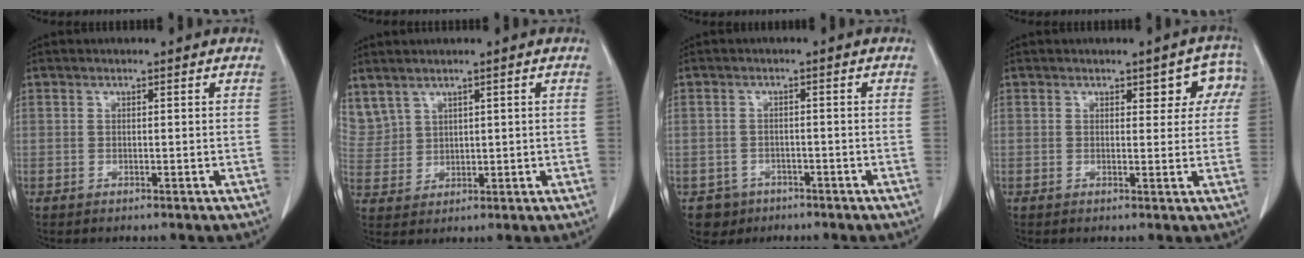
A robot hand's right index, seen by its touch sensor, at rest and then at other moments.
{"total": 7.4, "force": [4.9, 5.0, 2.4], "torque": [-0.079, 0.018, 0.123]}
{"total": 3.4, "force": [-1.9, 2.8, -0.2], "torque": [0.006, 0.011, -0.030]}
{"total": 4.6, "force": [2.1, 2.6, 3.2], "torque": [-0.012, 0.012, 0.018]}